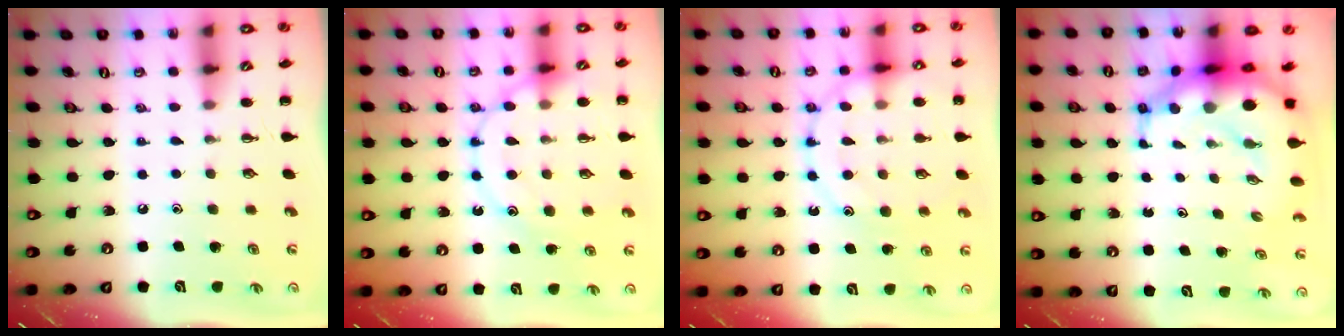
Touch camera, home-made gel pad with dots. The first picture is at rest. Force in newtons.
{"total": 15.0, "press": 14.9, "slide": 1.3}
{"total": 14.8, "press": 14.7, "slide": 1.5}
{"total": 12.9, "press": 12.5, "slide": 3.5}